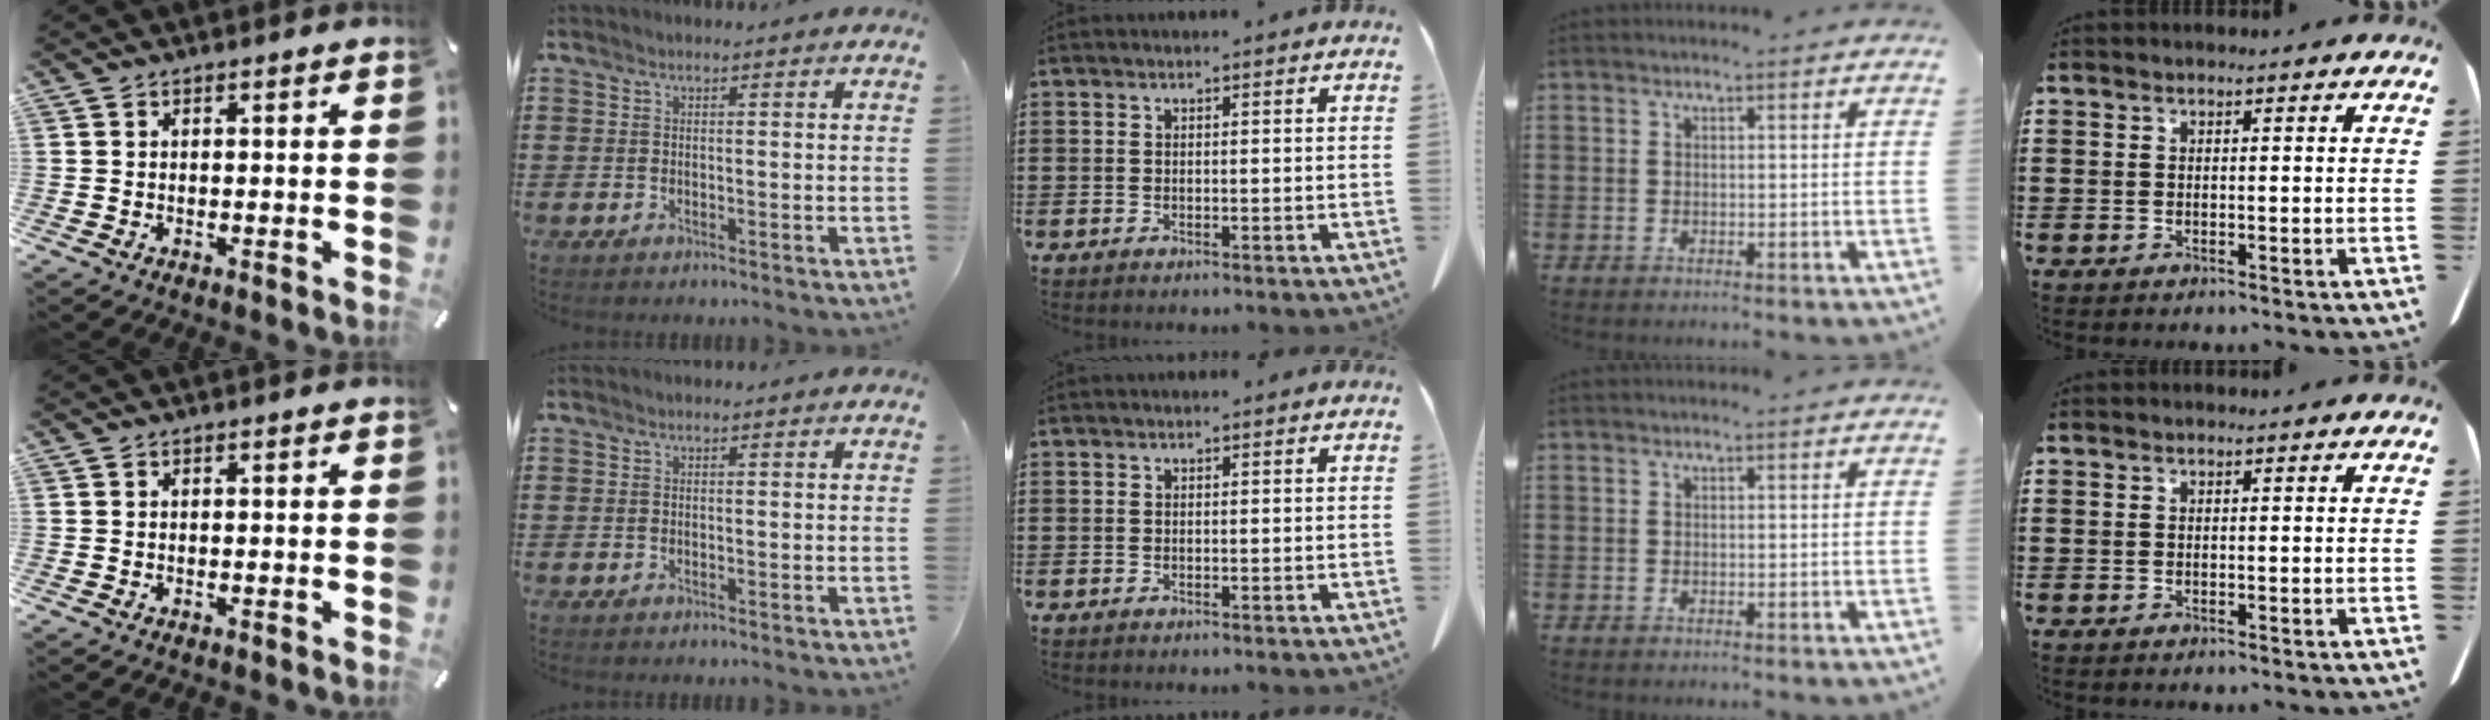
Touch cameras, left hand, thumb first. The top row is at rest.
{}